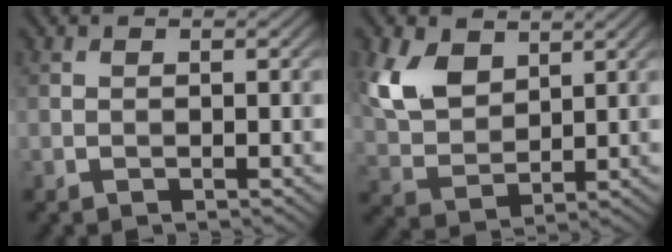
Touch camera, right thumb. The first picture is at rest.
{"total": 7.5, "force": [3.8, 4.5, 4.6], "torque": [-0.119, -0.002, 0.081]}